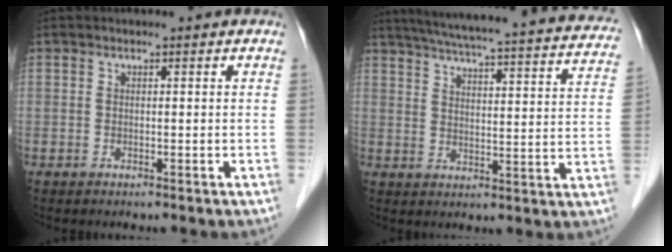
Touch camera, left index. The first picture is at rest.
{"total": 28.3, "force": [25.0, 2.7, 13.0], "torque": [-0.199, -0.030, 0.301]}